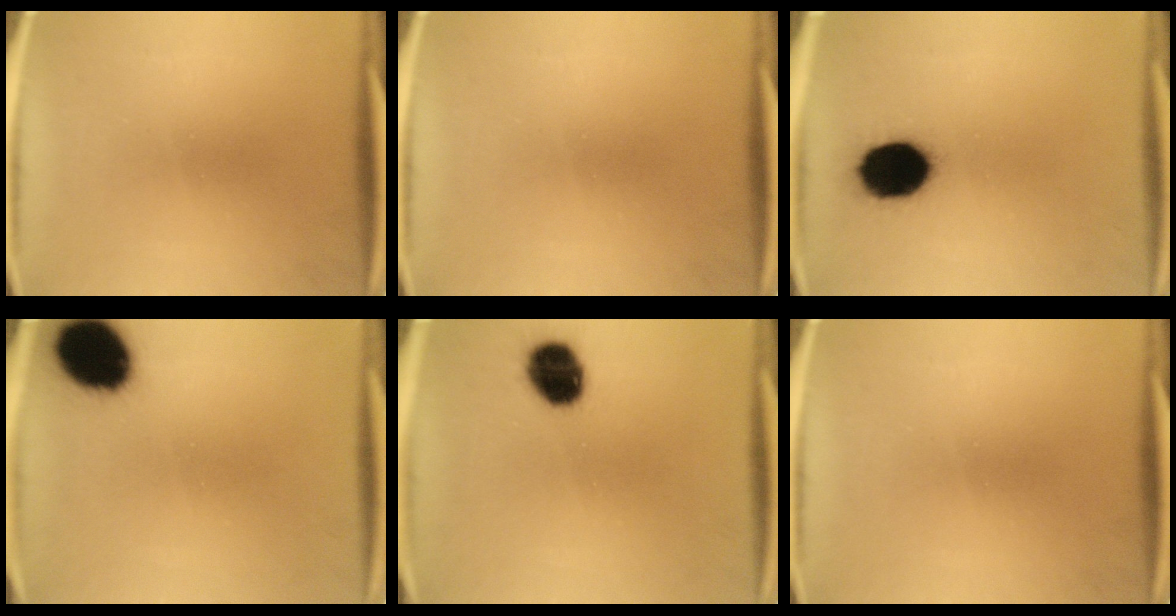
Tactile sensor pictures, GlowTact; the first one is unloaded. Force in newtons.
{"total": 0.0}
{"total": 13.9}
{"total": 15.4}
{"total": 11.1}
{"total": 0.0}